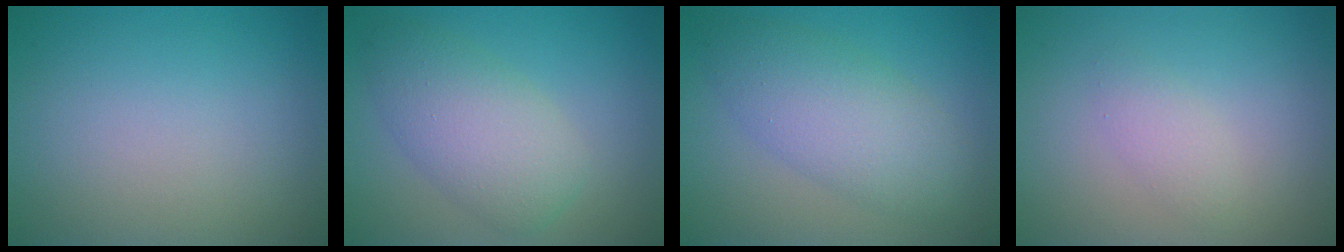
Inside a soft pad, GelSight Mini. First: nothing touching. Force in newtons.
{"total": 5.1, "press": 5.1, "slide": 0.1}
{"total": 5.6, "press": 5.6, "slide": 0.1}
{"total": 1.6, "press": 1.6, "slide": 0.1}